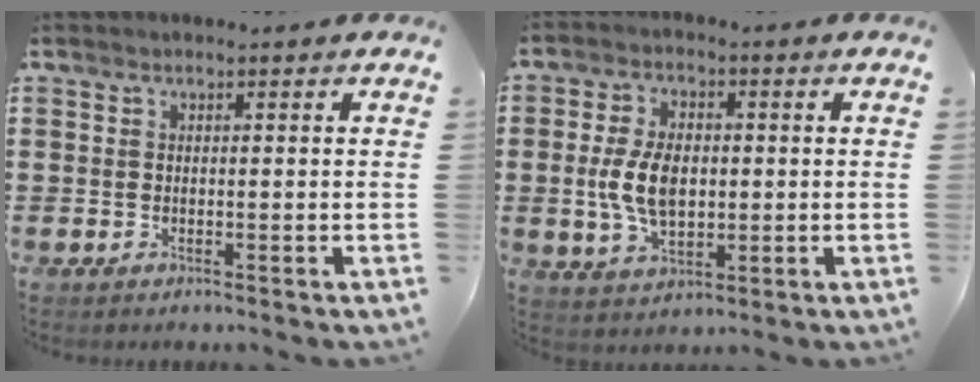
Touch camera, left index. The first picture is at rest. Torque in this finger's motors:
{"motor_torque": [0.64, 0.07, 0.68, 0.16]}